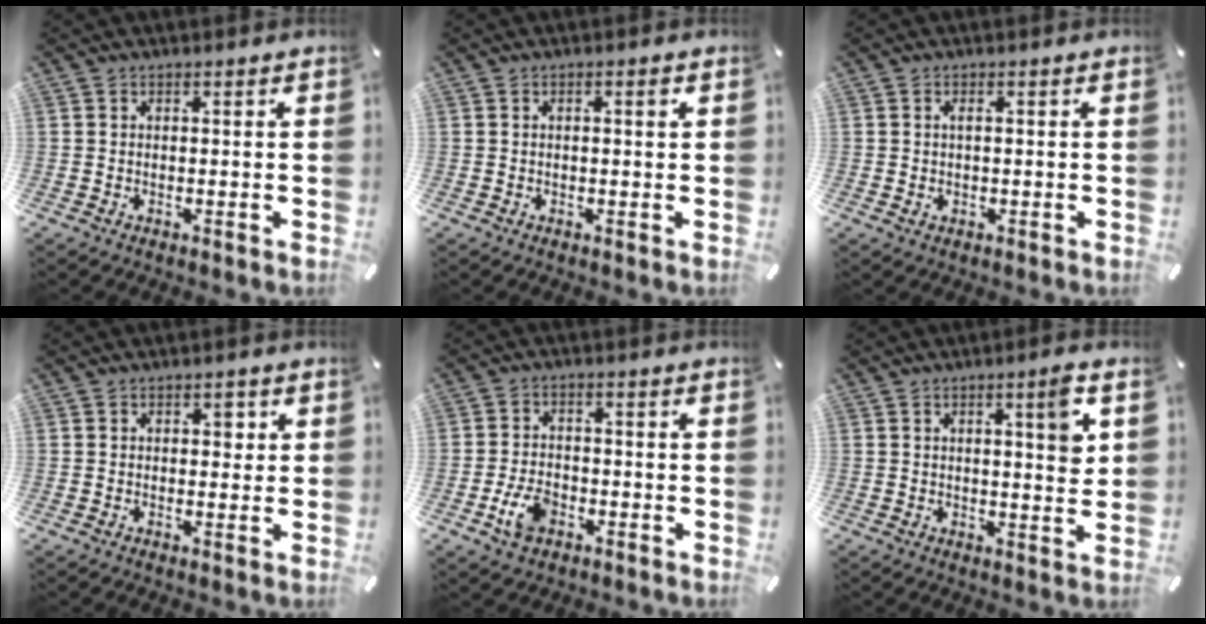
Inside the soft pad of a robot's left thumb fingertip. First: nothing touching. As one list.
[{"total": 1.6, "force": [0.3, 0.5, 1.4], "torque": [-0.021, 0.002, 0.001]}, {"total": 1.5, "force": [0.1, 0.7, 1.2], "torque": [-0.025, 0.005, 0.000]}, {"total": 2.3, "force": [0.6, 1.6, 1.6], "torque": [-0.009, -0.002, 0.002]}, {"total": 6.8, "force": [-2.9, 4.5, 4.2], "torque": [-0.098, 0.008, -0.056]}, {"total": 6.9, "force": [2.6, 1.3, 6.2], "torque": [-0.083, -0.015, 0.033]}]